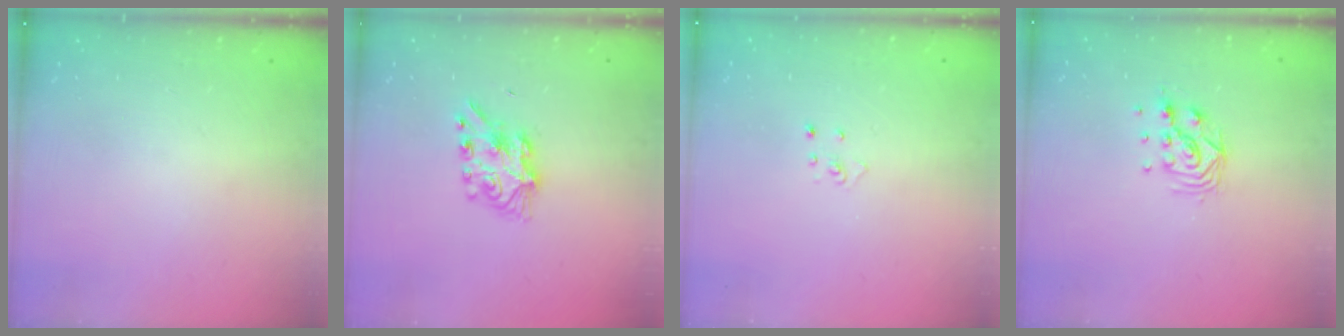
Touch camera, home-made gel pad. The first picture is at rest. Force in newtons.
{"total": 7.2, "press": 7.2, "slide": 0.2}
{"total": 3.0, "press": 2.9, "slide": 0.3}
{"total": 8.8, "press": 8.8, "slide": 0.6}